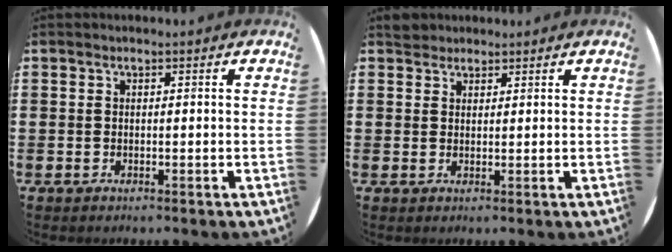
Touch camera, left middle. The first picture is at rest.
{"total": 1.8, "force": [1.7, 0.7, 0.0], "torque": [0.005, 0.002, 0.031]}